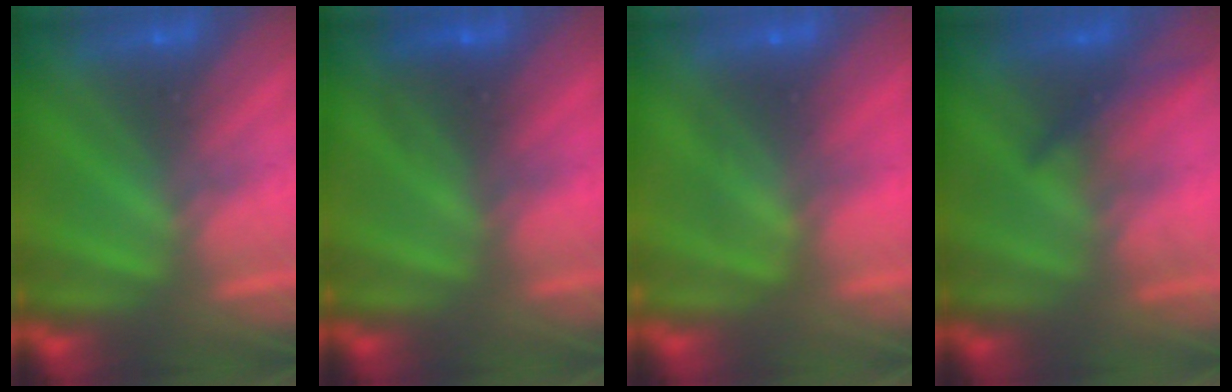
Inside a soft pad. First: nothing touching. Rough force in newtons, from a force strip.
{"total": 2.6}
{"total": 2.6}
{"total": 1.9}